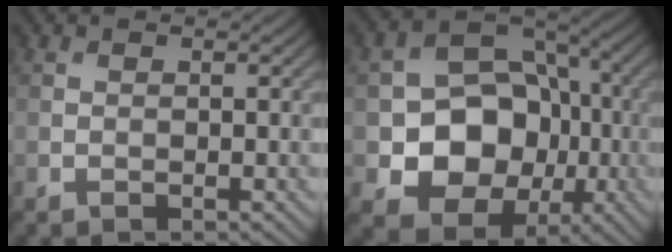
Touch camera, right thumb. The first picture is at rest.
{"total": 12.2, "force": [-2.6, 9.8, 6.8], "torque": [-0.120, -0.017, -0.059]}